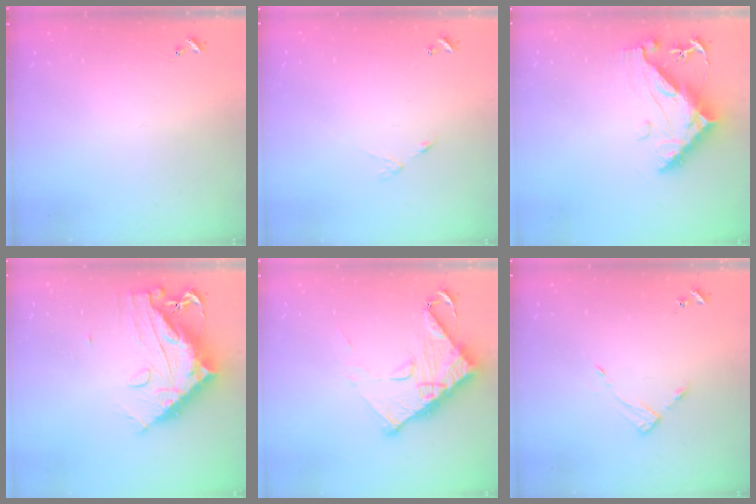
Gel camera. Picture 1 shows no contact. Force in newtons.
{"total": 5.9, "press": 5.9, "slide": 0.4}
{"total": 13.3, "press": 13.2, "slide": 1.3}
{"total": 16.4, "press": 16.3, "slide": 1.5}
{"total": 14.0, "press": 13.9, "slide": 1.3}
{"total": 3.5, "press": 3.5, "slide": 0.4}